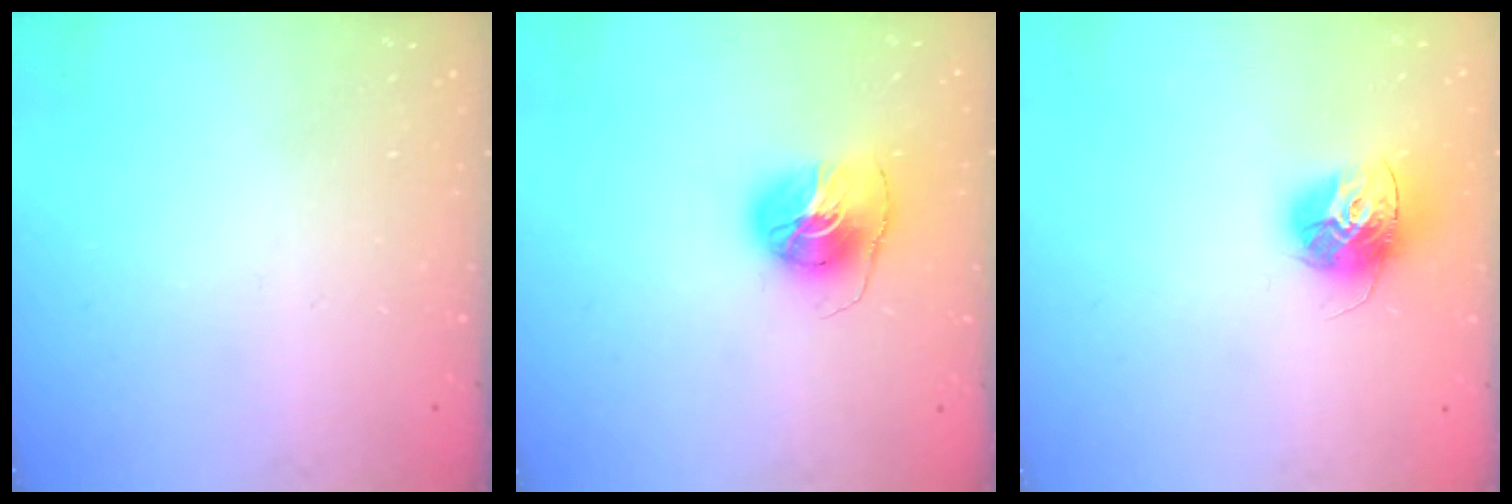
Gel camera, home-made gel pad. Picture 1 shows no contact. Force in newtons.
{"total": 8.6, "press": 8.6, "slide": 0.9}
{"total": 14.4, "press": 14.4, "slide": 1.3}